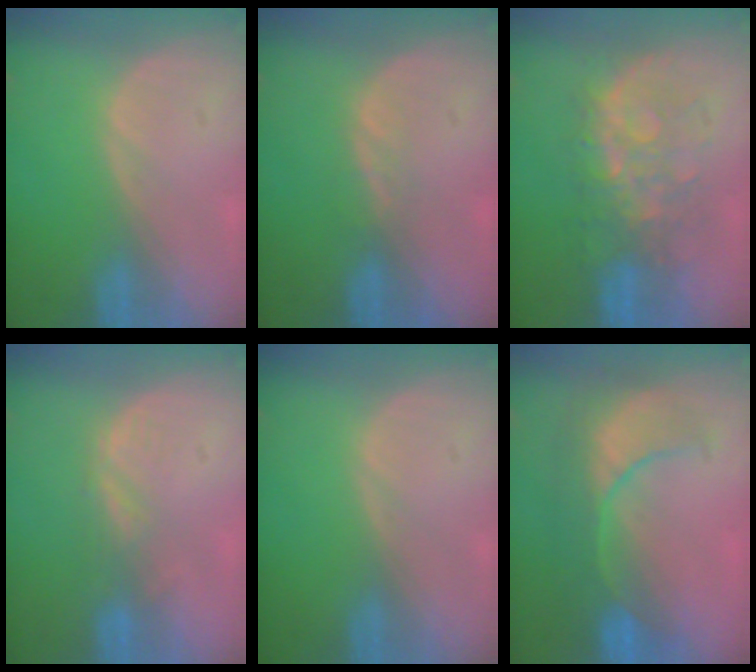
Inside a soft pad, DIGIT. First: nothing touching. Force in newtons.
{"total": 1.5, "press": 1.5, "slide": 0.2}
{"total": 8.6, "press": 8.5, "slide": 1.5}
{"total": 2.8, "press": 2.2, "slide": 1.7}
{"total": 0.0}
{"total": 8.7, "press": 8.5, "slide": 2.1}